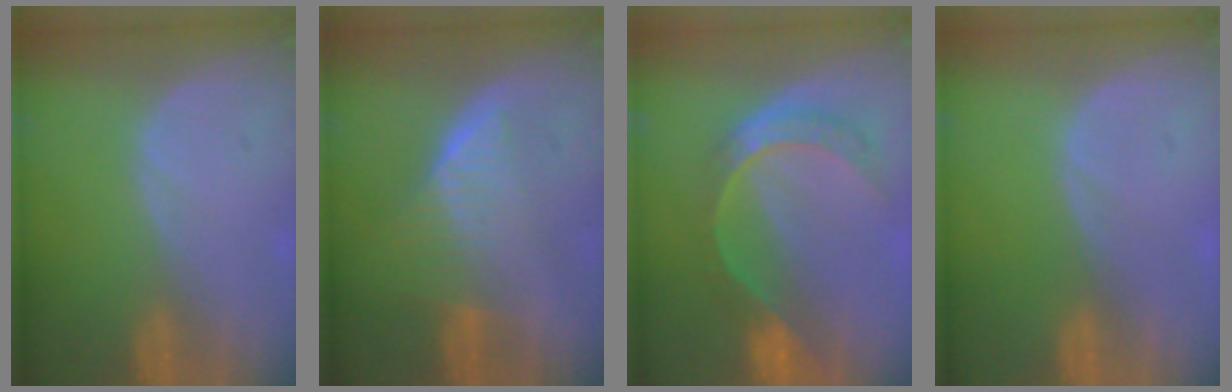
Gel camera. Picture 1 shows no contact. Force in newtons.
{"total": 6.5, "press": 5.7, "slide": 3.2}
{"total": 7.7, "press": 6.4, "slide": 4.3}
{"total": 0.0}